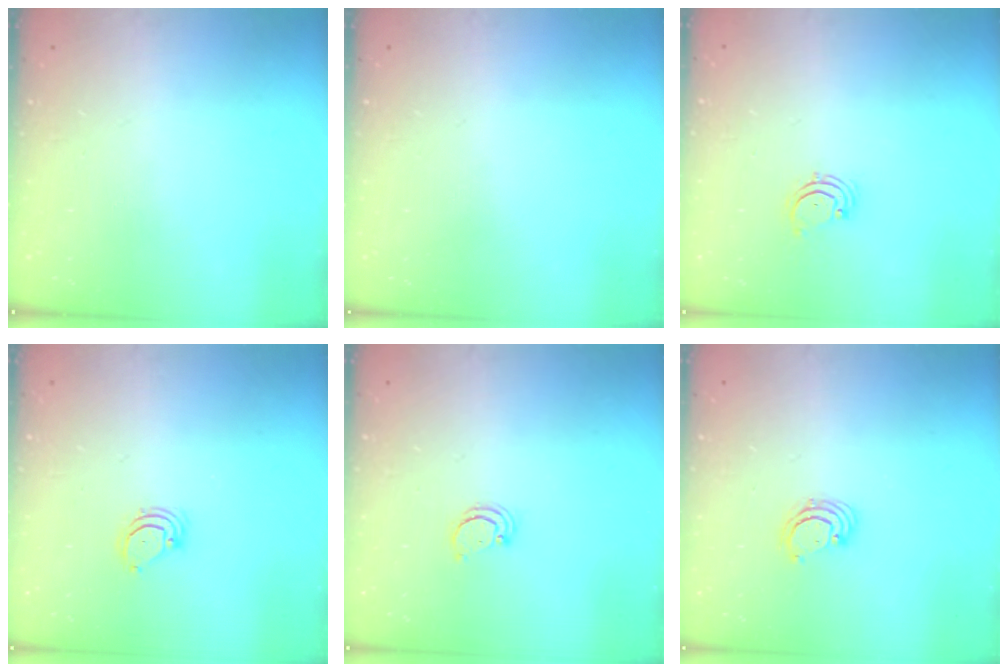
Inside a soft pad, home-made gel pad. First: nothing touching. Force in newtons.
{"total": 0.0}
{"total": 2.1, "press": 2.1, "slide": 0.3}
{"total": 3.1, "press": 3.1, "slide": 0.3}
{"total": 2.2, "press": 2.2, "slide": 0.1}
{"total": 3.4, "press": 3.4, "slide": 0.3}